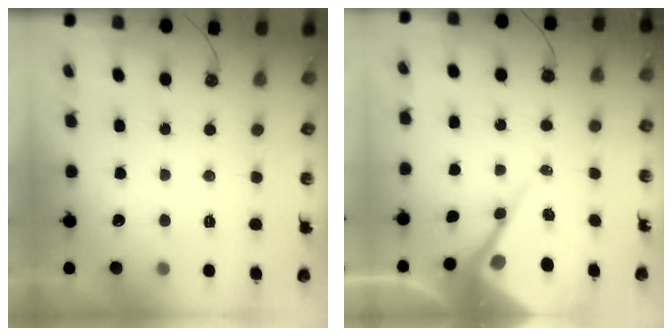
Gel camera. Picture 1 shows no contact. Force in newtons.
{"total": 12.1, "press": 12.0, "slide": 1.0}